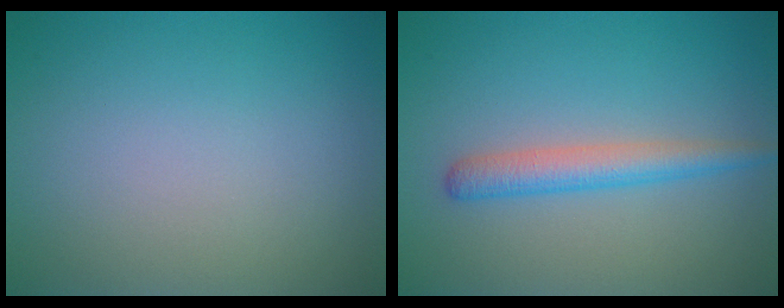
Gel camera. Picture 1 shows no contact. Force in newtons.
{"total": 2.9, "press": 2.9, "slide": 0.1}